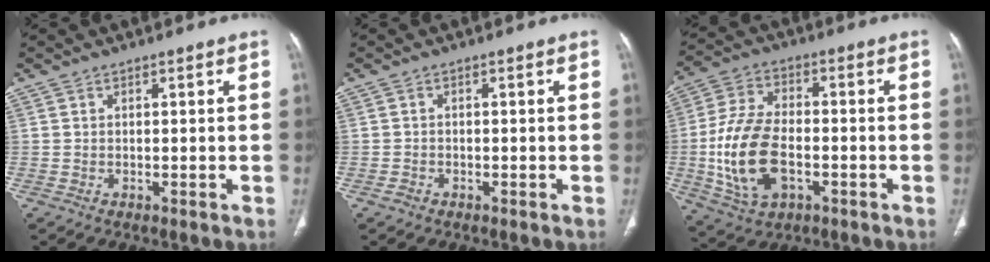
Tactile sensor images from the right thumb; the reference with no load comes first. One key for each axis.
{"total": 1.1, "fx": -0.7, "fy": 0.8, "fz": 0.2, "tx": -0.006, "ty": 0.003, "tz": -0.016}
{"total": 15.5, "fx": -3.2, "fy": 9.1, "fz": 12.1, "tx": -0.243, "ty": 0.014, "tz": -0.053}